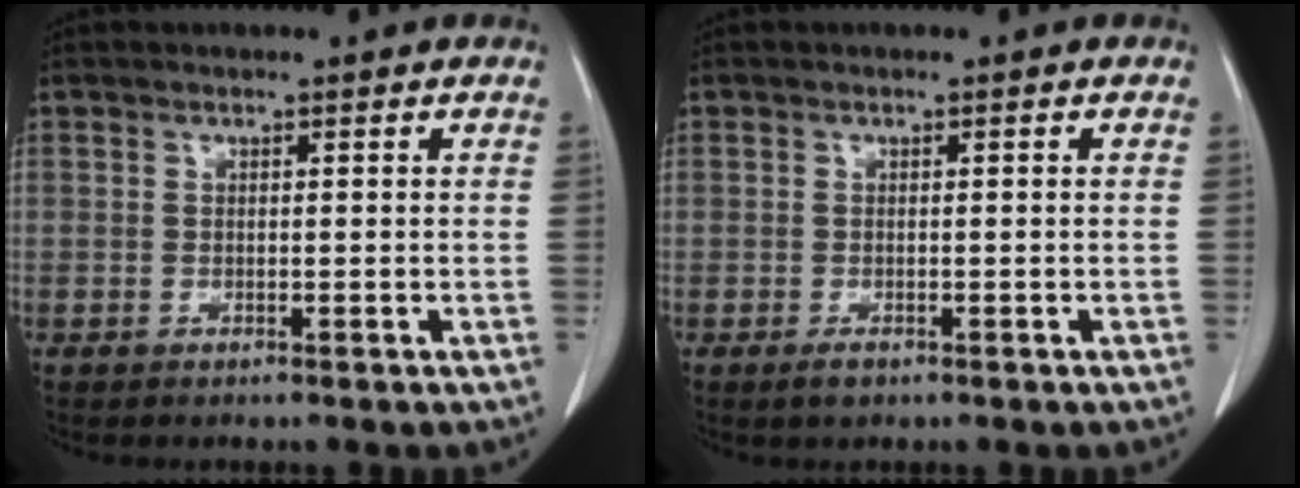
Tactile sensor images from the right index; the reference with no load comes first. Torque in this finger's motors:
{"motor_torque": [-0.12, -0.08, -0.04, -0.03]}